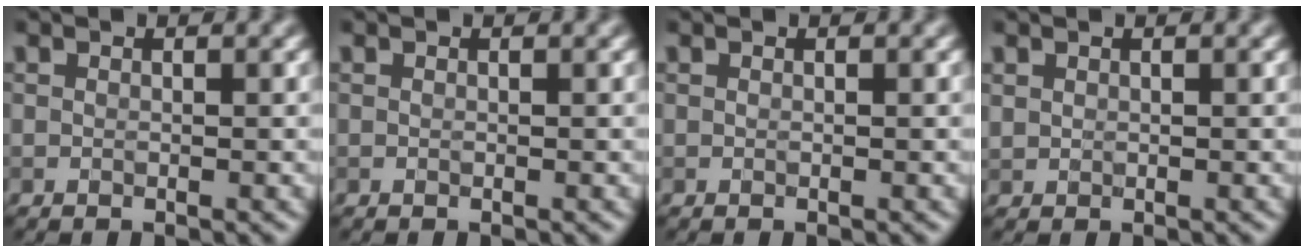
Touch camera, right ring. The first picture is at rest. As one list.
[{"total": 0.0}, {"total": 0.0}, {"total": 0.7, "force": [0.4, 0.5, 0.2], "torque": [-0.003, -0.002, 0.013]}]